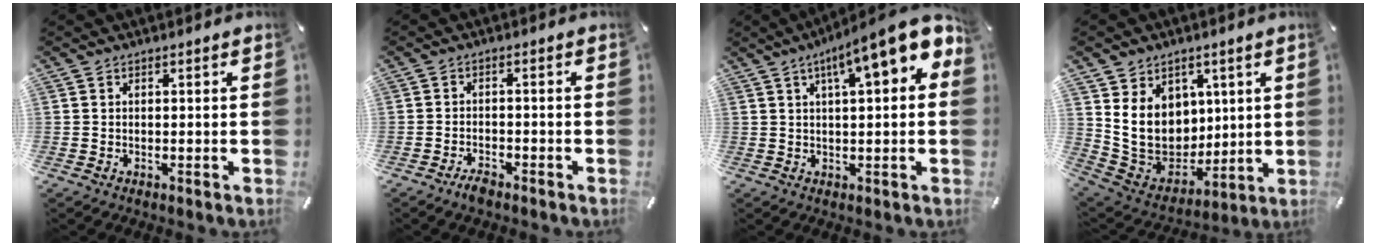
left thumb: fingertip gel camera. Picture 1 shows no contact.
{"total": 3.0, "force": [-2.6, 1.0, 1.1], "torque": [-0.025, 0.013, -0.052]}
{"total": 12.1, "force": [6.3, 2.2, 10.2], "torque": [-0.157, -0.036, 0.101]}
{"total": 14.4, "force": [3.8, 12.6, 5.8], "torque": [-0.115, -0.031, 0.086]}